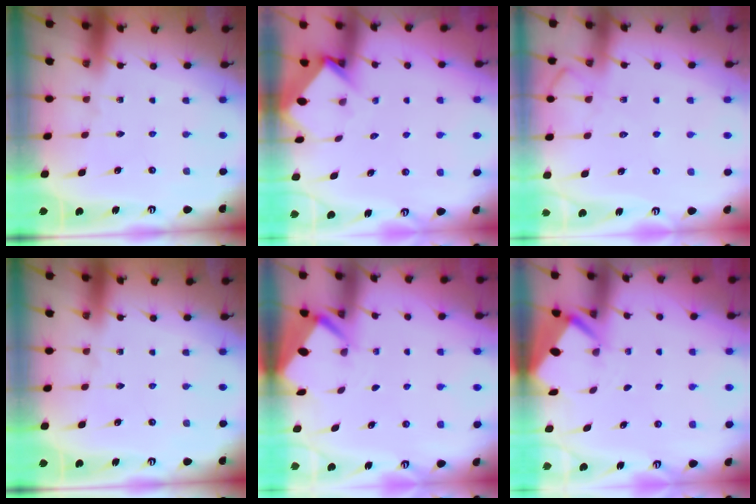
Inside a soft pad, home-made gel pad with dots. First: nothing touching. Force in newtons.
{"total": 3.2, "press": 3.2, "slide": 0.3}
{"total": 8.6, "press": 8.5, "slide": 1.0}
{"total": 0.0}
{"total": 2.6, "press": 2.6, "slide": 0.3}
{"total": 2.7, "press": 2.7, "slide": 0.3}